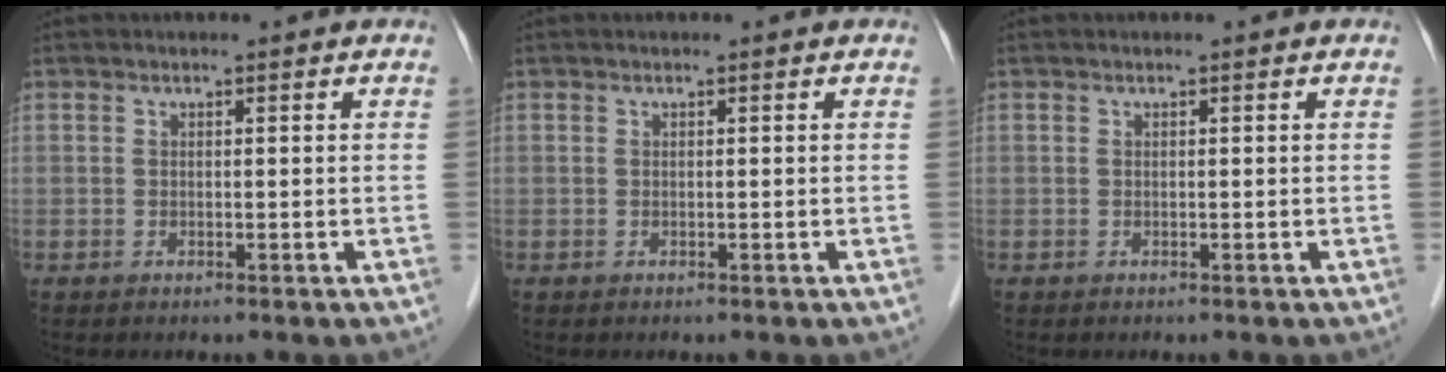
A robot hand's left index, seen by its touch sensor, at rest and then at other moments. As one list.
[{"total": 0.0}, {"total": 0.0}]